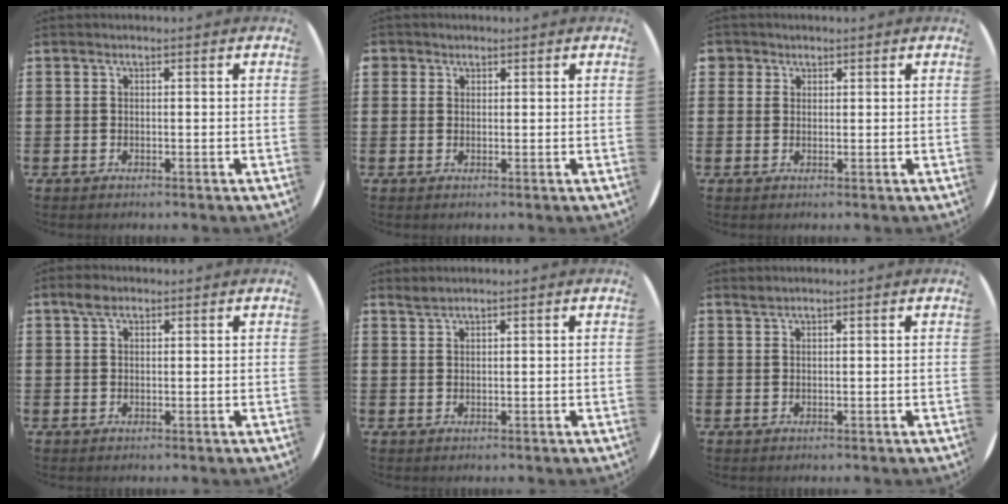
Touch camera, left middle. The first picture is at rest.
{"total": 1.0, "force": [0.8, 0.7, 0.0], "torque": [-0.001, 0.003, 0.016]}
{"total": 1.4, "force": [1.1, 0.9, 0.0], "torque": [0.006, 0.001, 0.021]}
{"total": 2.0, "force": [1.3, 1.0, 1.0], "torque": [-0.015, 0.003, 0.023]}
{"total": 1.1, "force": [1.1, -0.1, 0.1], "torque": [-0.004, -0.001, 0.021]}
{"total": 0.7, "force": [0.7, -0.1, 0.0], "torque": [-0.002, -0.002, 0.014]}